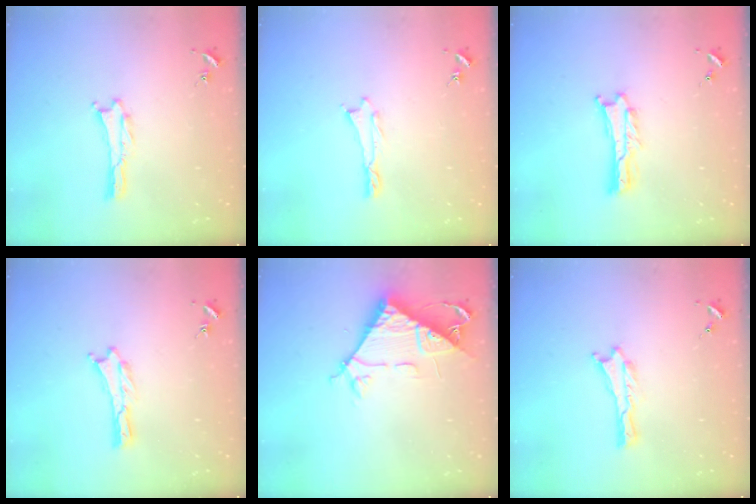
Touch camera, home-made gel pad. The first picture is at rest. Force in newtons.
{"total": 0.5, "press": 0.5, "slide": 0.2}
{"total": 0.8, "press": 0.8, "slide": 0.2}
{"total": 0.0}
{"total": 8.5, "press": 8.4, "slide": 0.7}
{"total": 0.0}